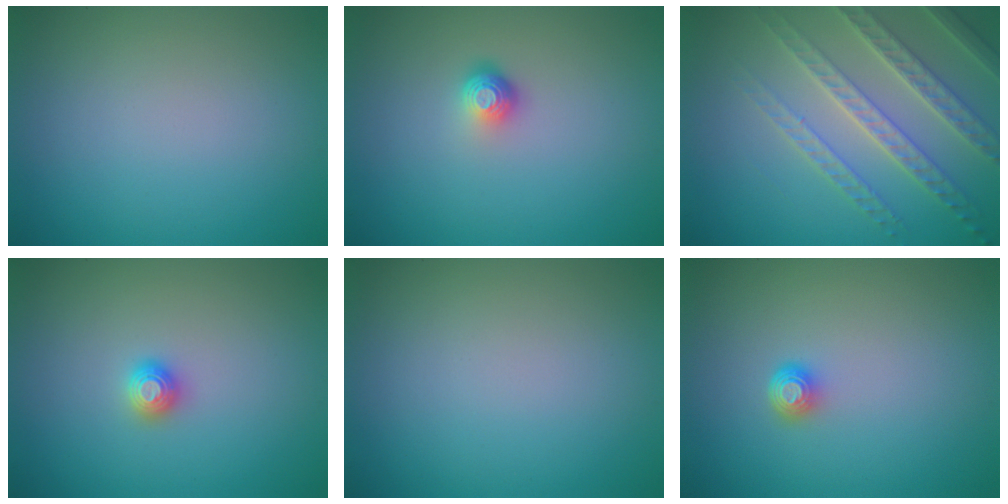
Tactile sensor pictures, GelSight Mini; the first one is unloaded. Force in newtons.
{"total": 1.8, "press": 1.2, "slide": 1.3}
{"total": 4.4, "press": 4.2, "slide": 1.5}
{"total": 1.2, "press": 1.2, "slide": 0.1}
{"total": 0.0}
{"total": 1.5, "press": 1.1, "slide": 1.0}